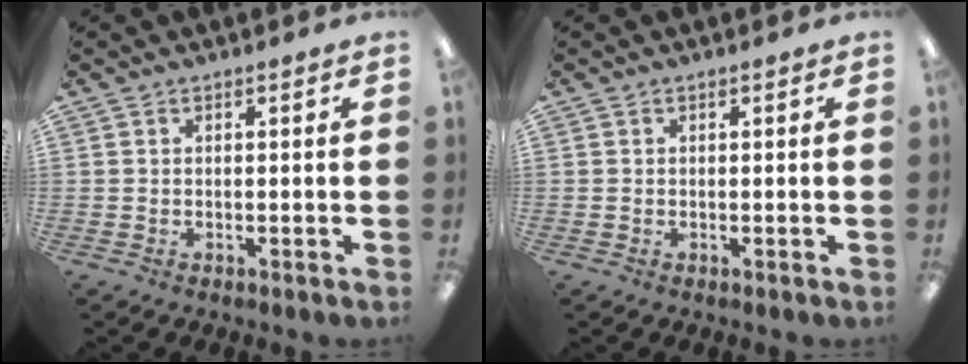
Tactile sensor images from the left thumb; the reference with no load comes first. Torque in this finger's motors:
{"motor_torque": [-0.10, 0.06, -0.14, 0.14, 0.00]}